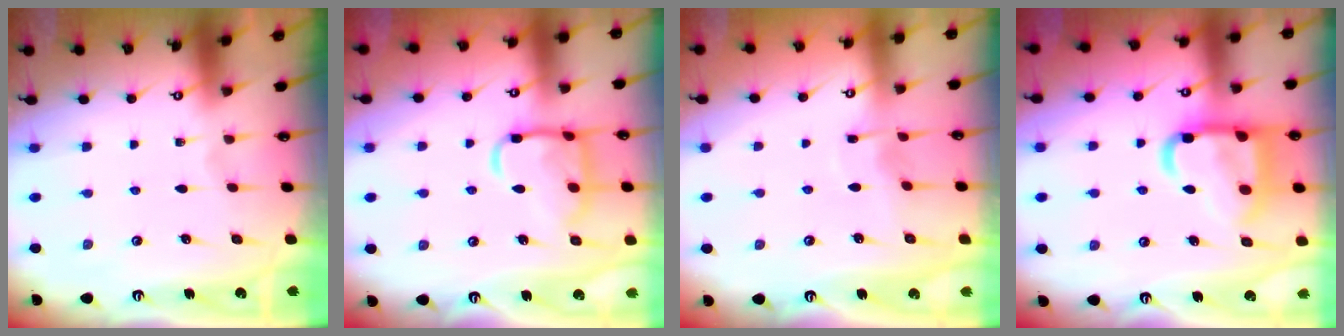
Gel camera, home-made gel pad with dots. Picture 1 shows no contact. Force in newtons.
{"total": 13.7, "press": 13.7, "slide": 1.1}
{"total": 2.9, "press": 2.9, "slide": 0.4}
{"total": 19.1, "press": 18.9, "slide": 2.0}